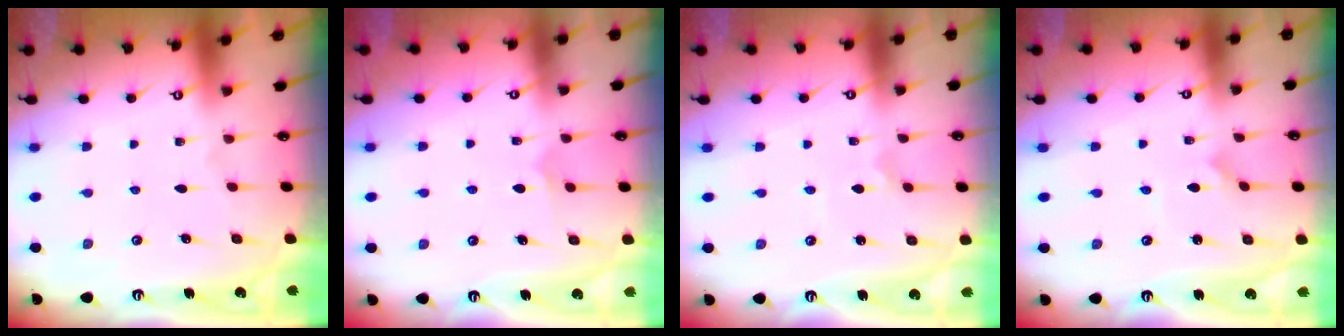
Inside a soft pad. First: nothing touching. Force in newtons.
{"total": 4.4, "press": 4.4, "slide": 0.1}
{"total": 0.8, "press": 0.8, "slide": 0.2}
{"total": 2.0, "press": 2.0, "slide": 0.2}